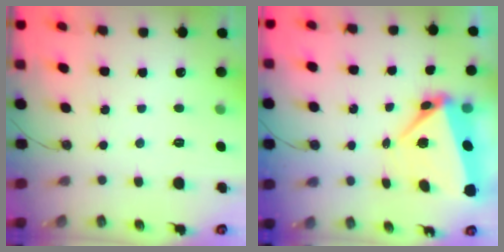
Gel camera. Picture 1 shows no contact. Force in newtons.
{"total": 7.0, "press": 6.7, "slide": 1.9}